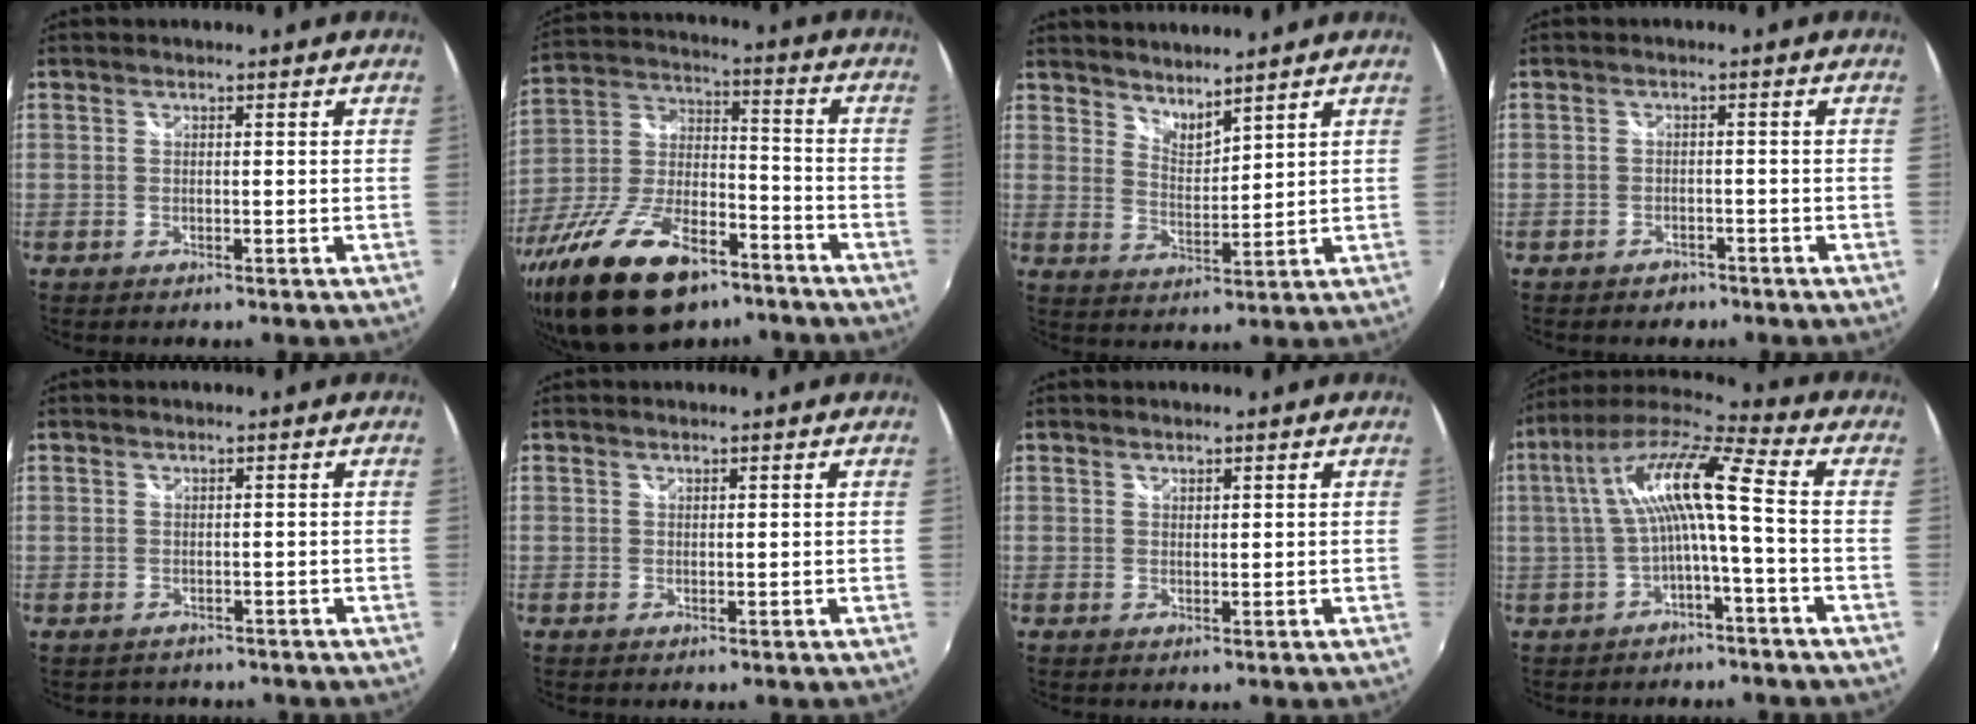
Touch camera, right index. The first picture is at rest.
{"total": 22.5, "force": [-14.6, 10.2, 13.8], "torque": [-0.274, -0.011, -0.244]}
{"total": 5.0, "force": [4.8, 0.8, 1.4], "torque": [-0.019, -0.007, 0.085]}
{"total": 3.3, "force": [-2.6, 2.0, 0.5], "torque": [-0.019, -0.004, -0.039]}
{"total": 1.8, "force": [-1.3, 1.3, -0.1], "torque": [-0.003, 0.000, -0.016]}
{"total": 0.0}
{"total": 0.6, "force": [0.6, 0.2, -0.1], "torque": [0.003, 0.001, 0.010]}
{"total": 11.9, "force": [-1.0, 0.8, 11.8], "torque": [-0.234, 0.021, -0.016]}